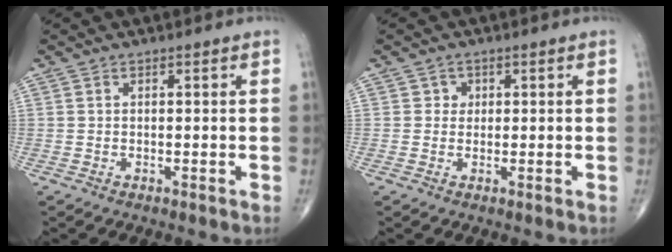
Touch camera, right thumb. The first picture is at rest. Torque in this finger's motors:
{"motor_torque": [-0.03, 0.07, 0.09, 0.04, -0.02]}